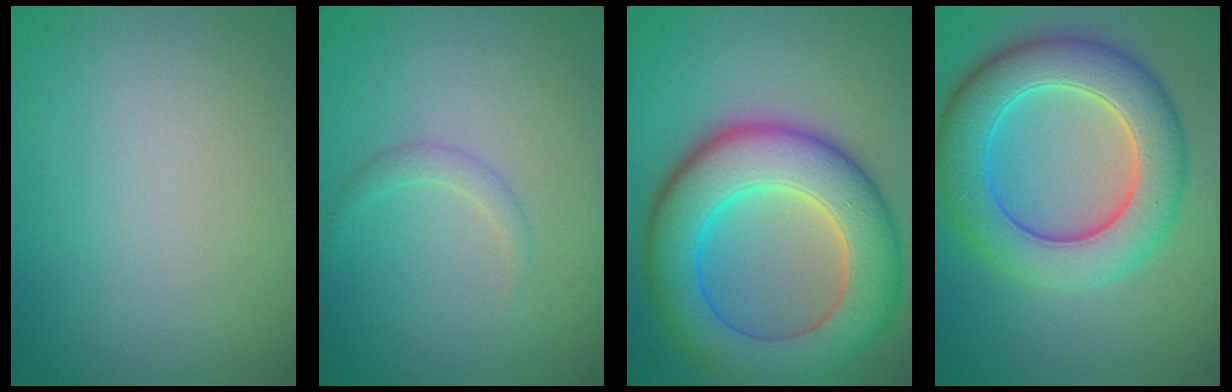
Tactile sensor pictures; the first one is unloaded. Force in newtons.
{"total": 1.0, "press": 1.0, "slide": 0.1}
{"total": 10.1, "press": 10.1, "slide": 0.2}
{"total": 8.5, "press": 8.4, "slide": 0.4}